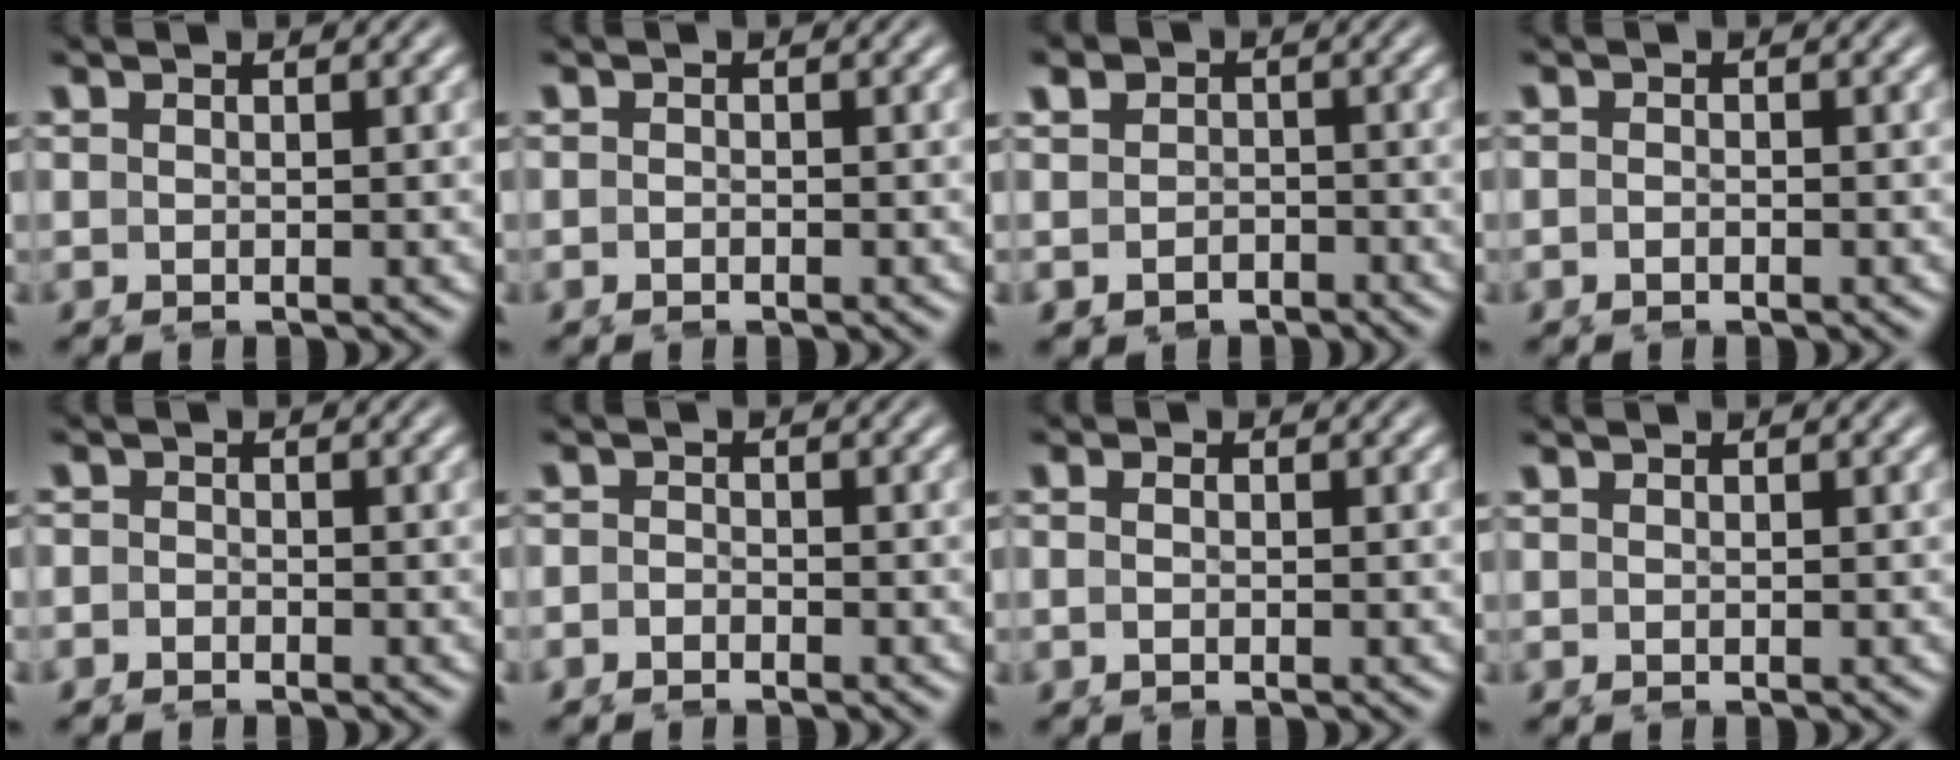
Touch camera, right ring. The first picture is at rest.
{"total": 0.9, "force": [-0.7, 0.6, 0.1], "torque": [-0.008, -0.003, -0.017]}
{"total": 4.6, "force": [-1.8, 4.1, 1.3], "torque": [-0.034, -0.020, -0.033]}
{"total": 0.9, "force": [-0.9, 0.2, 0.1], "torque": [-0.008, -0.004, -0.020]}
{"total": 2.2, "force": [-1.7, 1.4, -0.3], "torque": [-0.008, -0.013, -0.036]}
{"total": 2.3, "force": [-1.9, 1.1, -0.3], "torque": [-0.005, -0.015, -0.038]}
{"total": 1.1, "force": [-1.0, 0.3, 0.5], "torque": [-0.009, -0.008, -0.019]}
{"total": 0.0}